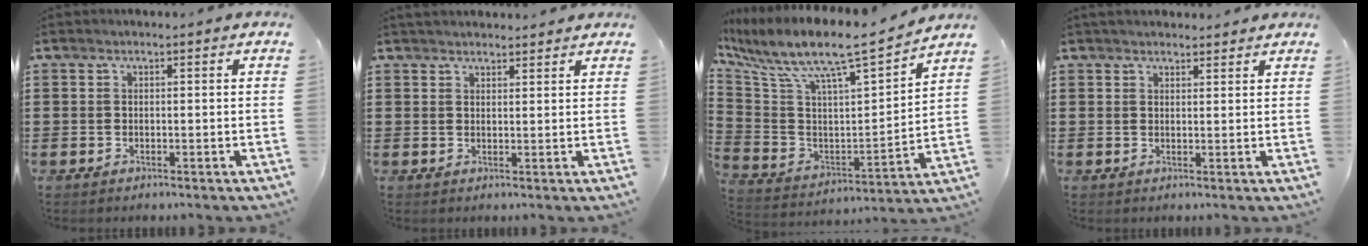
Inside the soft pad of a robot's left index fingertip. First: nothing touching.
{"total": 2.0, "force": [1.9, 0.3, 0.2], "torque": [-0.008, 0.002, 0.038]}
{"total": 8.3, "force": [6.8, 0.9, 4.7], "torque": [-0.123, -0.063, 0.106]}
{"total": 1.8, "force": [1.7, 0.4, 0.2], "torque": [-0.008, 0.003, 0.034]}